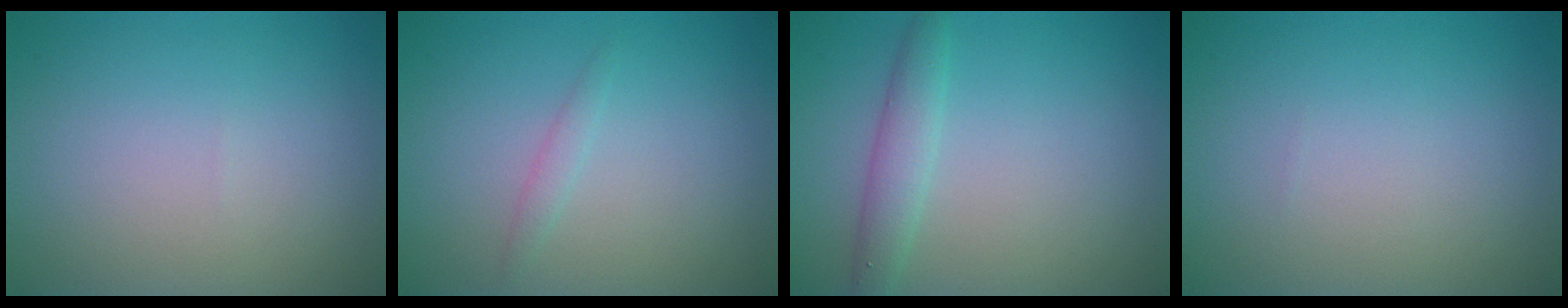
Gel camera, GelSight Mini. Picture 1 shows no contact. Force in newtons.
{"total": 0.9, "press": 0.9, "slide": 0.1}
{"total": 2.4, "press": 2.4, "slide": 0.1}
{"total": 0.0}